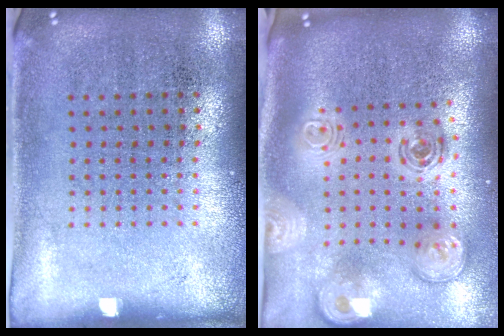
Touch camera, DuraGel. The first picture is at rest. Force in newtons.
{"total": 3.1, "press": 2.2, "slide": 2.2}